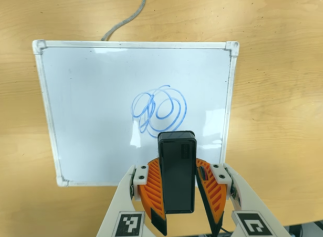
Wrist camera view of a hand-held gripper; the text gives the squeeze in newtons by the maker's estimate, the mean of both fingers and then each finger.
{"total": 6.2, "left": 6.2, "right": 6.2}